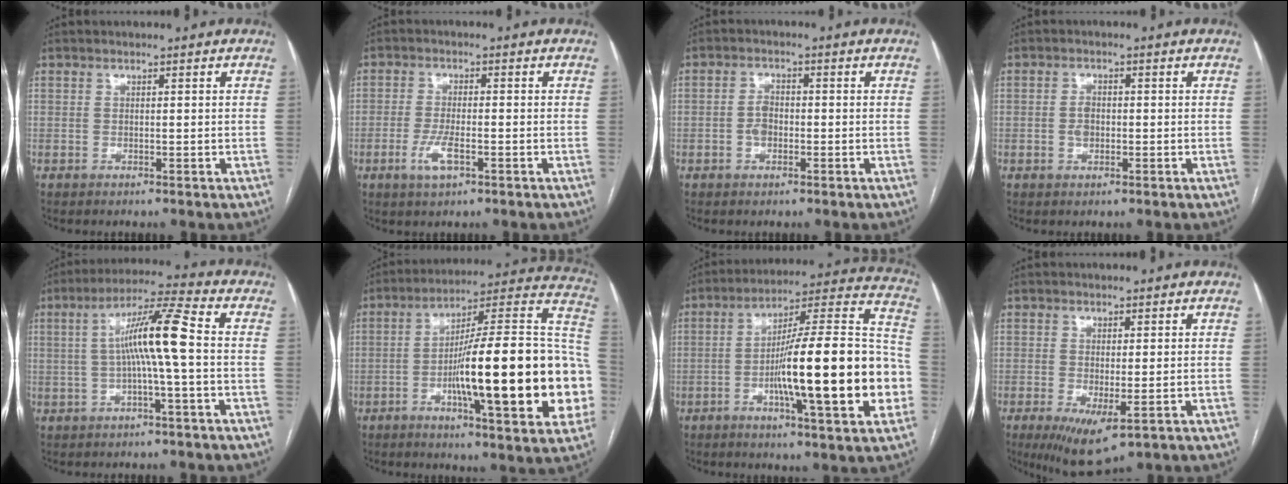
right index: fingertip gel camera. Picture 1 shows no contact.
{"total": 4.4, "force": [-1.8, 1.3, 3.8], "torque": [-0.081, -0.002, -0.032]}
{"total": 2.7, "force": [-0.7, 1.8, 1.9], "torque": [-0.037, 0.007, -0.014]}
{"total": 2.3, "force": [-0.3, 1.6, 1.7], "torque": [-0.031, 0.003, -0.005]}
{"total": 9.6, "force": [-0.1, -0.3, 9.6], "torque": [-0.173, 0.021, -0.003]}
{"total": 28.6, "force": [-5.4, 4.0, 27.9], "torque": [-0.330, 0.014, -0.084]}
{"total": 23.7, "force": [-5.2, 2.5, 23.0], "torque": [-0.303, 0.015, -0.079]}
{"total": 7.2, "force": [-2.9, 2.2, 6.2], "torque": [-0.102, -0.022, -0.035]}